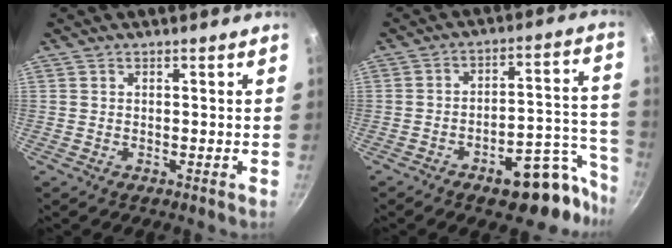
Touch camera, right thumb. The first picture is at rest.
{"total": 17.8, "force": [-11.4, 7.1, 11.7], "torque": [-0.079, 0.090, -0.157]}